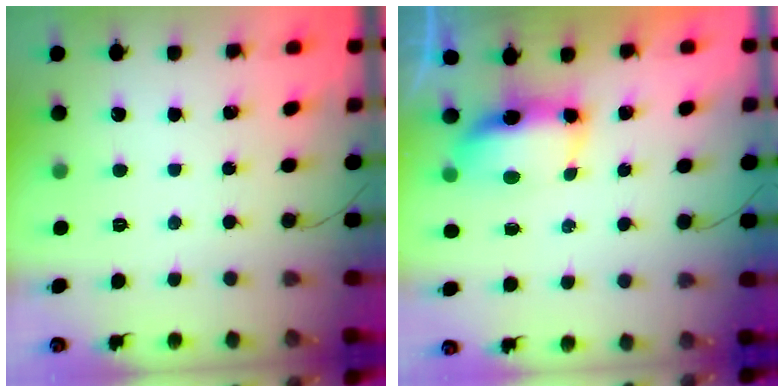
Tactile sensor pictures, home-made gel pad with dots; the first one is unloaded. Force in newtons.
{"total": 14.5, "press": 9.4, "slide": 11.1}